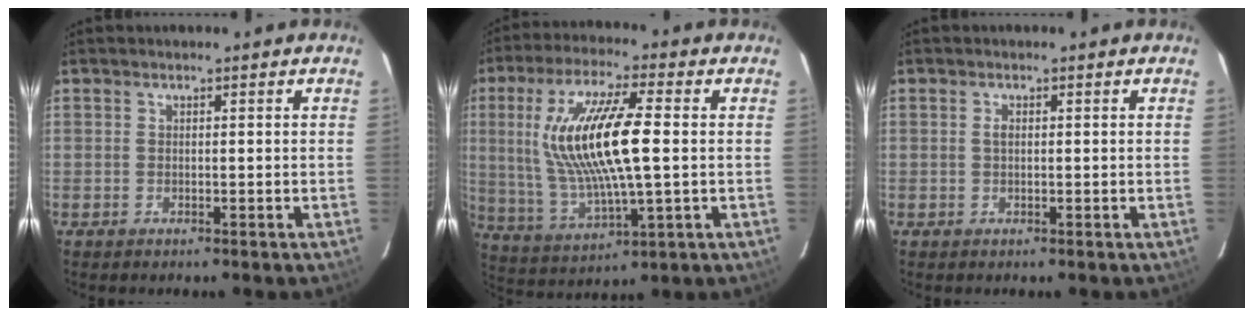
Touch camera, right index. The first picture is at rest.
{"total": 17.9, "force": [1.8, 4.2, 17.3], "torque": [-0.334, -0.001, 0.046]}
{"total": 0.9, "force": [0.1, 0.5, 0.7], "torque": [-0.014, 0.002, 0.000]}